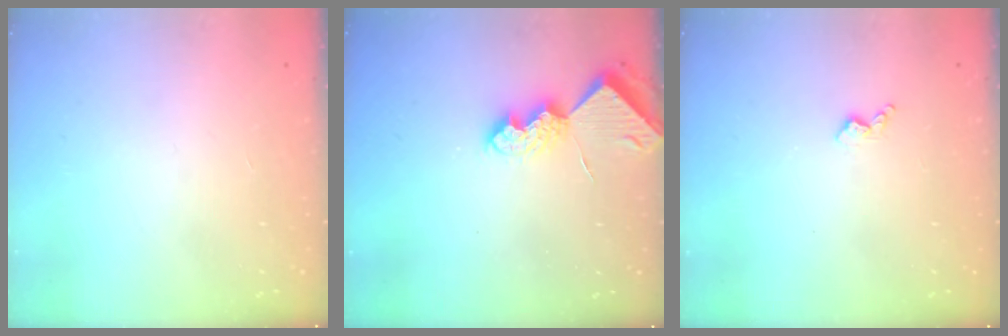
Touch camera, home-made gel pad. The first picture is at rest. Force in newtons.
{"total": 7.4, "press": 7.3, "slide": 0.8}
{"total": 3.4, "press": 3.3, "slide": 0.7}